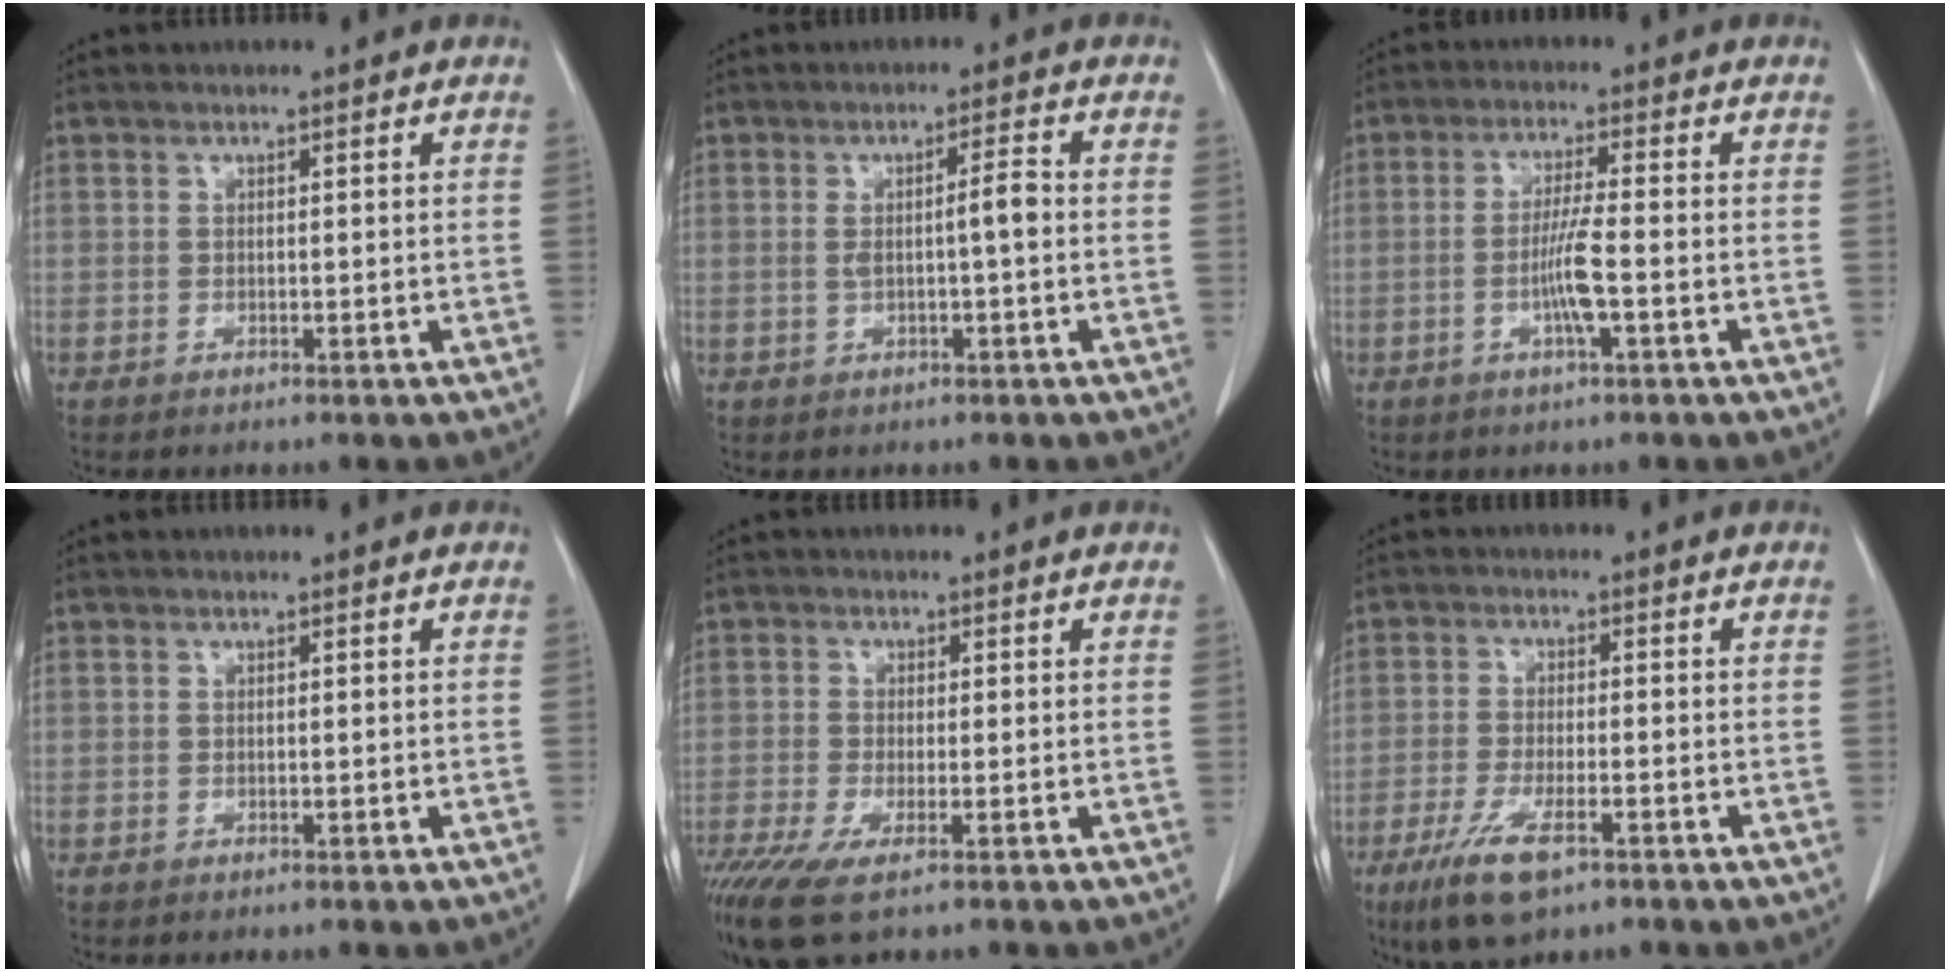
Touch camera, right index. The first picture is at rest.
{"total": 3.7, "force": [-0.1, 0.2, 3.7], "torque": [-0.069, 0.007, 0.000]}
{"total": 5.3, "force": [-1.4, -0.2, 5.1], "torque": [-0.104, -0.004, -0.028]}
{"total": 0.0}
{"total": 6.8, "force": [-4.1, 1.2, 5.2], "torque": [-0.098, -0.020, -0.072]}
{"total": 8.0, "force": [-4.6, 1.8, 6.2], "torque": [-0.125, -0.019, -0.077]}